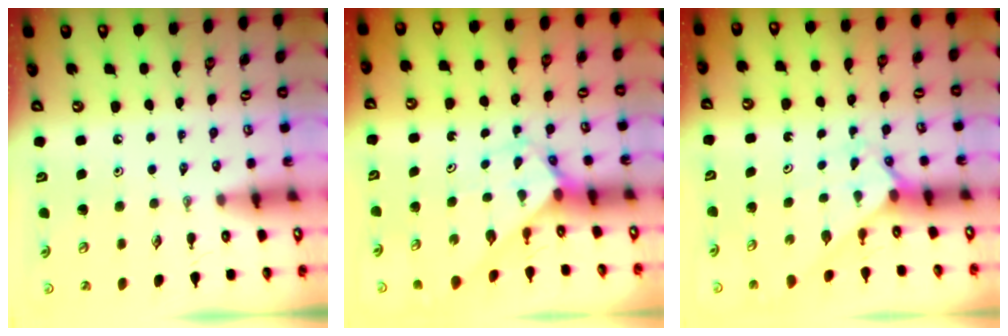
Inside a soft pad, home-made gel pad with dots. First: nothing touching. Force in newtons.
{"total": 2.8, "press": 2.8, "slide": 0.2}
{"total": 2.3, "press": 2.3, "slide": 0.2}